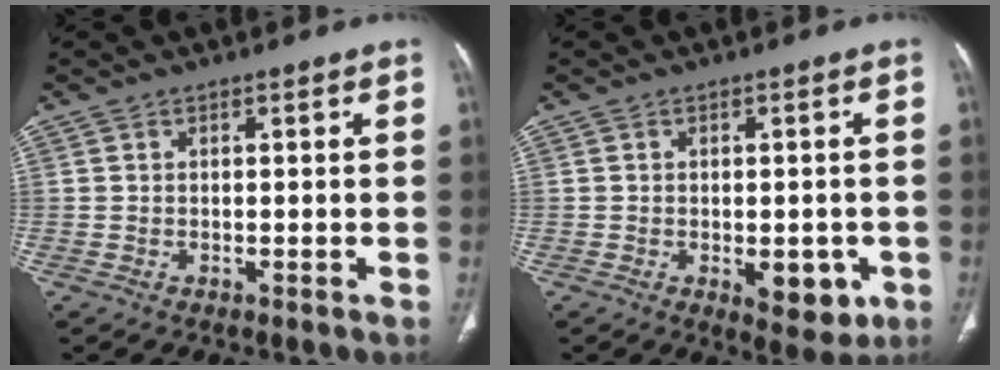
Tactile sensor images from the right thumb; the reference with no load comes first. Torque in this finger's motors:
{"motor_torque": [0.95, 1.12, -0.16, 0.06, 0.21]}